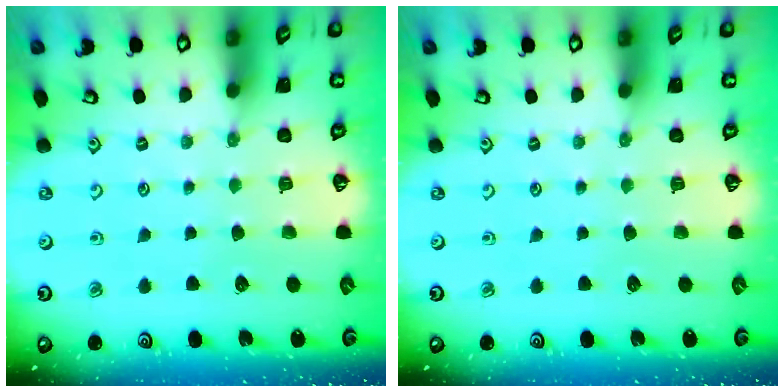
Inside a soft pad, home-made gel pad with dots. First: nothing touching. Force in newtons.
{"total": 0.0}